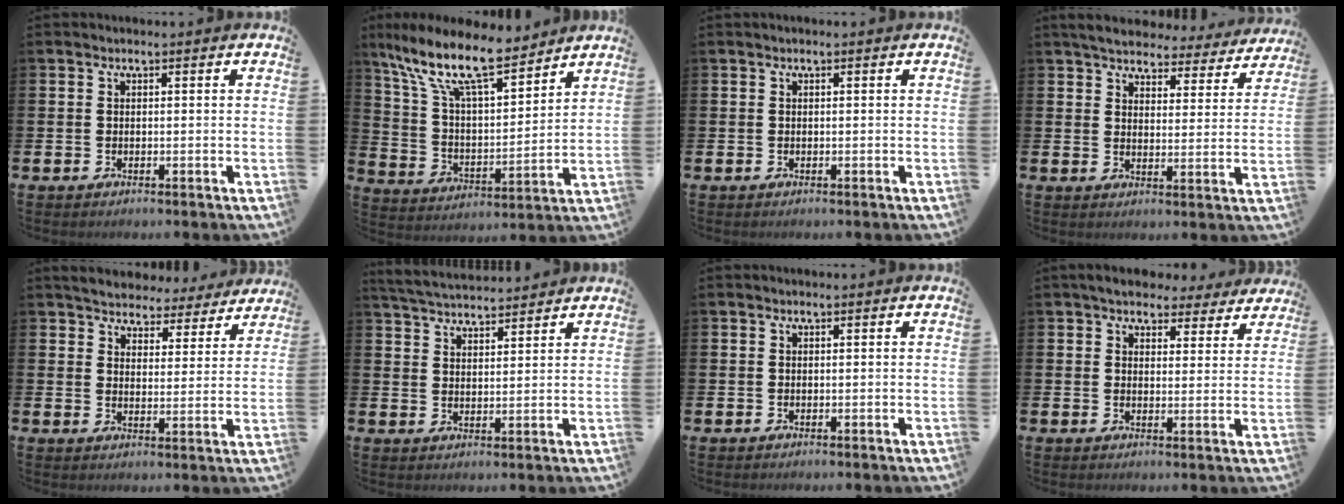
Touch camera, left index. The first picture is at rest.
{"total": 12.7, "force": [10.3, 3.5, 6.6], "torque": [-0.158, -0.057, 0.180]}
{"total": 0.0}
{"total": 5.0, "force": [4.8, 1.2, 0.8], "torque": [-0.031, -0.034, 0.082]}
{"total": 4.7, "force": [4.5, 1.3, 0.1], "torque": [-0.019, -0.034, 0.075]}
{"total": 4.4, "force": [4.4, 0.5, 0.3], "torque": [-0.025, -0.021, 0.080]}
{"total": 0.0}
{"total": 5.4, "force": [4.9, 2.2, 0.8], "torque": [-0.021, -0.025, 0.086]}